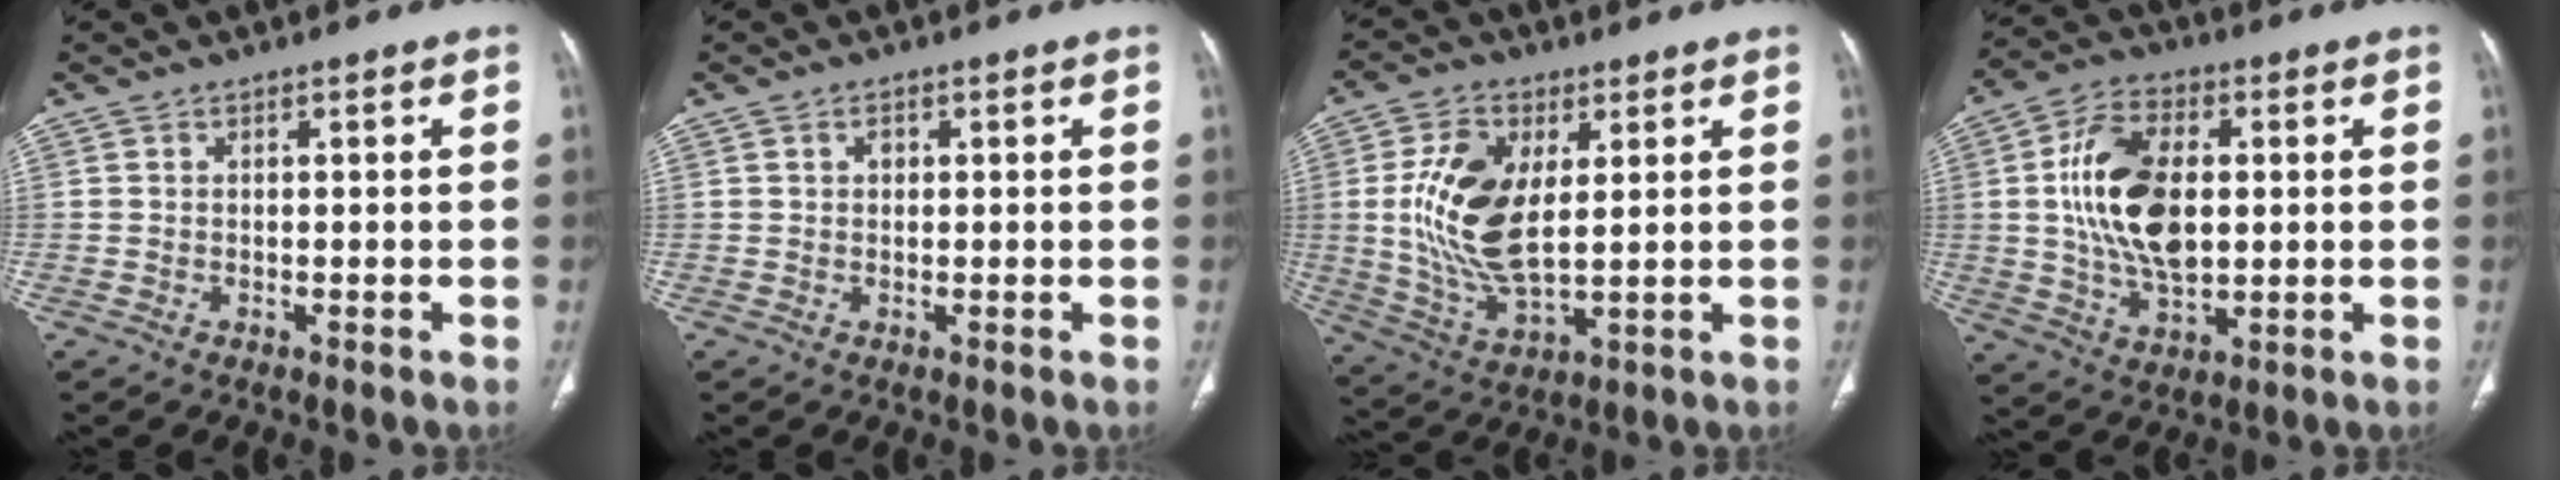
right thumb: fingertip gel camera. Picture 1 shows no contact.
{"total": 1.2, "force": [0.4, 0.9, 0.7], "torque": [-0.008, 0.001, 0.006]}
{"total": 14.7, "force": [2.5, 7.5, 12.4], "torque": [-0.241, -0.014, 0.056]}
{"total": 16.0, "force": [1.7, 9.3, 12.9], "torque": [-0.227, 0.004, 0.033]}